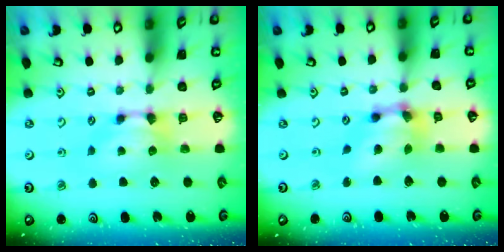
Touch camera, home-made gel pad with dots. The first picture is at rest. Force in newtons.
{"total": 6.2, "press": 5.8, "slide": 2.1}